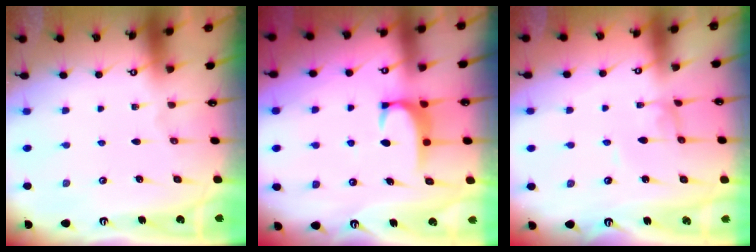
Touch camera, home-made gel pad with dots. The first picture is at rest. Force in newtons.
{"total": 2.0, "press": 1.9, "slide": 0.6}
{"total": 2.2, "press": 2.2, "slide": 0.1}